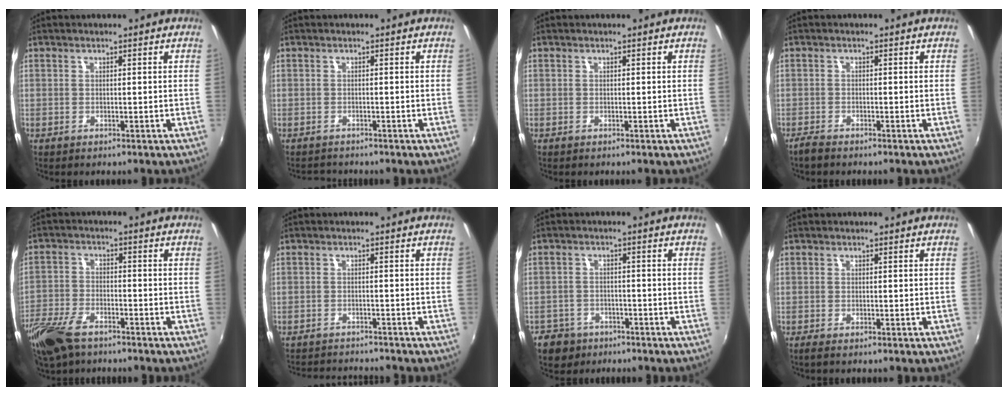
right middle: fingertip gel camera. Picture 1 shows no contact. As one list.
[{"total": 2.0, "force": [-2.0, 0.4, 0.2], "torque": [-0.009, -0.008, -0.033]}, {"total": 0.0}, {"total": 2.0, "force": [-1.8, 0.3, 0.7], "torque": [-0.022, -0.004, -0.036]}, {"total": 10.1, "force": [-7.3, 4.6, 5.3], "torque": [-0.136, -0.016, -0.145]}, {"total": 7.4, "force": [-7.0, 1.1, 1.8], "torque": [-0.053, -0.007, -0.106]}, {"total": 6.8, "force": [-4.4, 4.9, 1.7], "torque": [-0.057, 0.009, -0.068]}, {"total": 0.6, "force": [-0.4, -0.1, 0.4], "torque": [-0.011, -0.001, -0.009]}]